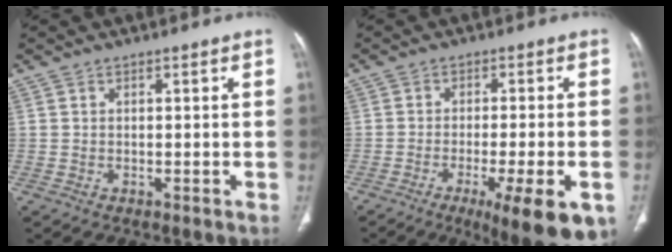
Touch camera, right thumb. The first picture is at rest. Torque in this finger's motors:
{"motor_torque": [1.59, 2.02, 0.07, -0.01, 0.11]}